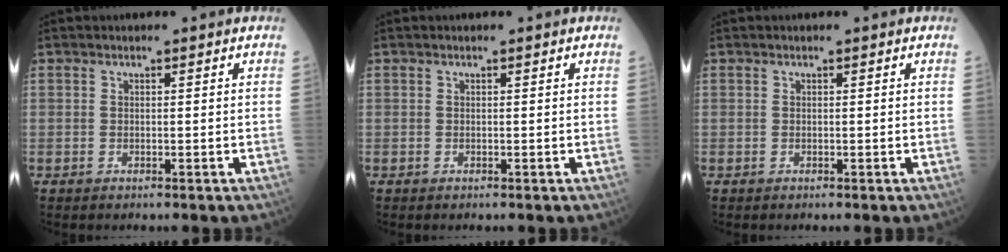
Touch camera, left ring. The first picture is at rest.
{"total": 0.0}
{"total": 0.0}